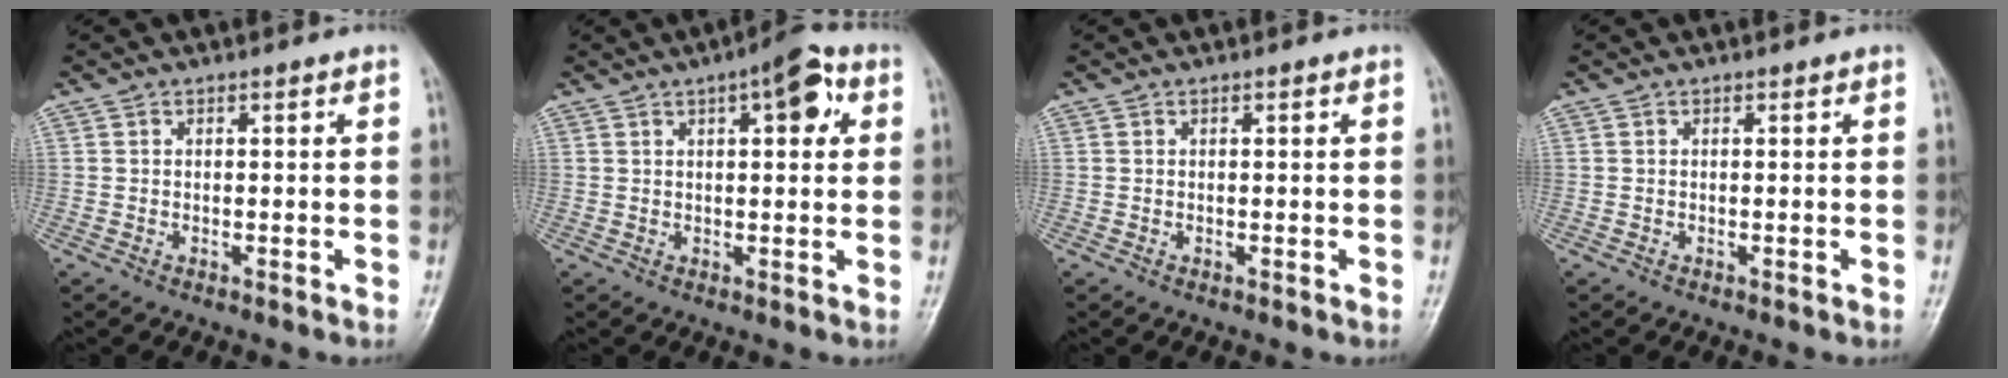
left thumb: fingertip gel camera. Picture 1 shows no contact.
{"total": 7.7, "force": [3.0, 3.0, 6.5], "torque": [-0.068, 0.005, 0.031]}
{"total": 0.0}
{"total": 0.0}